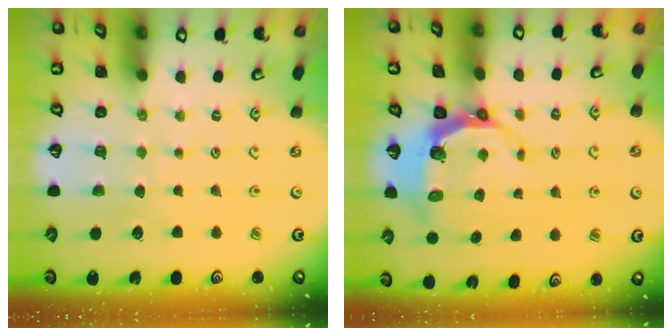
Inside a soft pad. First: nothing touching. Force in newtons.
{"total": 6.8, "press": 5.7, "slide": 3.8}